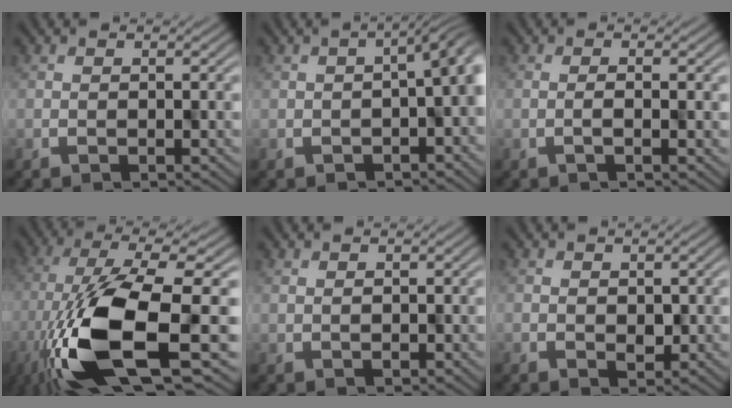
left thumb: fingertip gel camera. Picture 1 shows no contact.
{"total": 5.2, "force": [-1.4, 1.7, 4.7], "torque": [-0.058, -0.010, -0.017]}
{"total": 1.1, "force": [0.4, -0.1, 1.0], "torque": [-0.006, 0.009, -0.008]}
{"total": 15.2, "force": [-3.4, 5.4, 13.8], "torque": [-0.289, -0.019, -0.059]}
{"total": 0.9, "force": [0.9, 0.0, 0.1], "torque": [-0.003, 0.000, 0.012]}
{"total": 1.5, "force": [0.6, 1.0, 0.9], "torque": [-0.013, -0.003, 0.014]}